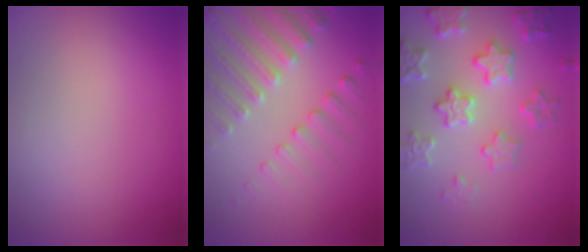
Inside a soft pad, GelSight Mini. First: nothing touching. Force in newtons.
{"total": 4.0, "press": 3.3, "slide": 2.3}
{"total": 5.5, "press": 4.4, "slide": 3.3}